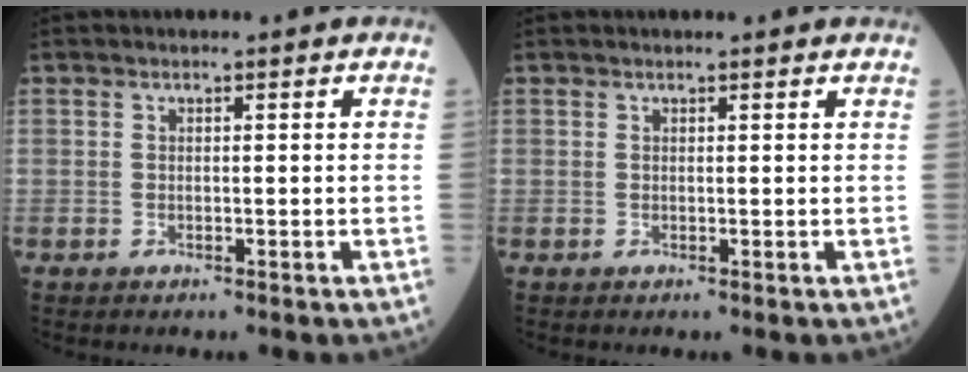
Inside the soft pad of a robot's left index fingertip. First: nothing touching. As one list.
[{"total": 1.2, "force": [1.2, -0.1, 0.3], "torque": [-0.012, 0.001, 0.012]}]